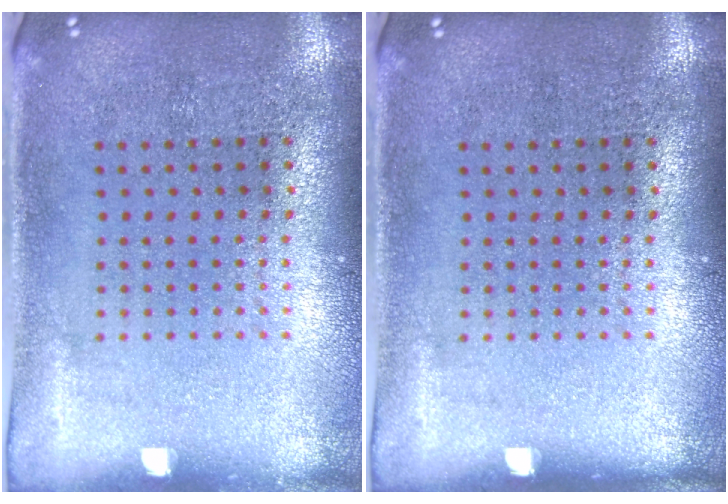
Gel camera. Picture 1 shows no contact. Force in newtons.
{"total": 0.0}